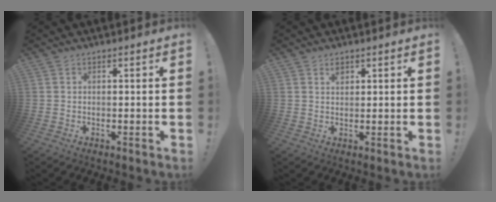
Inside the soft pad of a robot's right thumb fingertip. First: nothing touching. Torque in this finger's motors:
{"motor_torque": [0.15, 0.09, 0.27, 0.06, 0.00]}